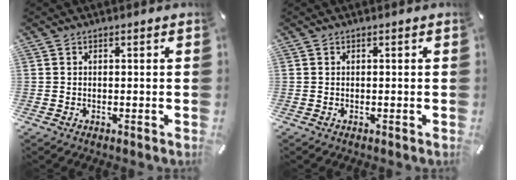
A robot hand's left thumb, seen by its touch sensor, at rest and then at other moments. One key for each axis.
{"total": 0.0}